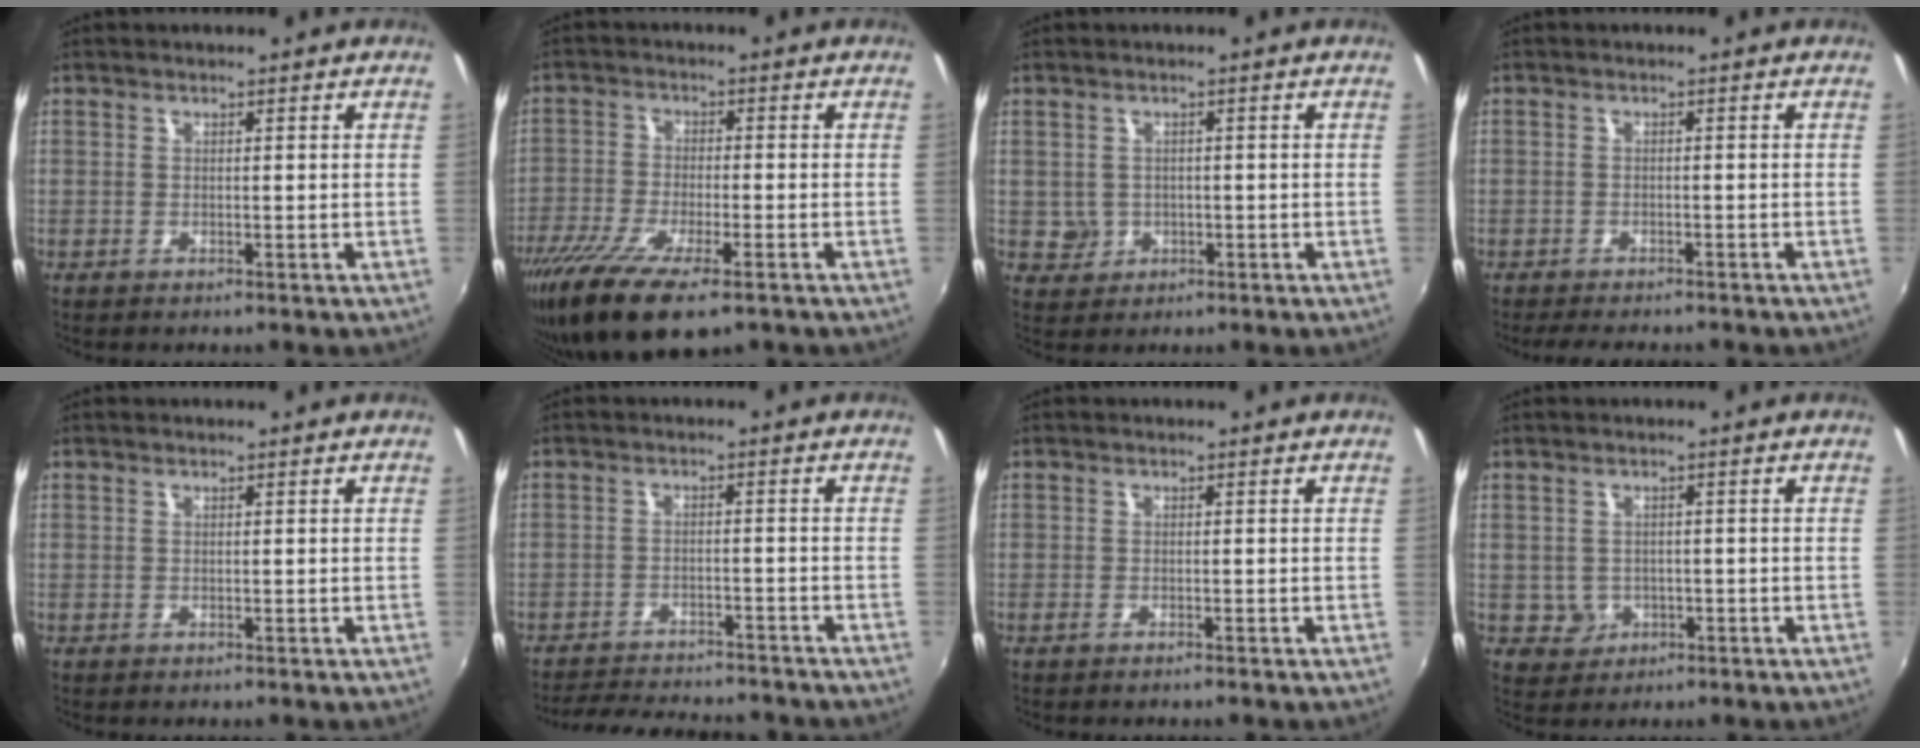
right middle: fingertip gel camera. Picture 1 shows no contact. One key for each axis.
{"total": 12.4, "fx": -8.2, "fy": 3.1, "fz": 8.7, "tx": -0.191, "ty": -0.043, "tz": -0.151}
{"total": 2.9, "fx": -0.2, "fy": 2.8, "fz": 0.6, "tx": -0.011, "ty": 0.002, "tz": 0.002}
{"total": 5.4, "fx": -4.7, "fy": 1.4, "fz": 2.1, "tx": -0.056, "ty": -0.010, "tz": -0.073}
{"total": 0.0}
{"total": 14.1, "fx": -12.7, "fy": 2.9, "fz": 5.3, "tx": -0.113, "ty": -0.011, "tz": -0.176}
{"total": 1.0, "fx": -0.8, "fy": 0.0, "fz": 0.5, "tx": -0.012, "ty": -0.002, "tz": -0.017}
{"total": 3.5, "fx": -0.7, "fy": 3.4, "fz": 0.7, "tx": -0.022, "ty": 0.003, "tz": -0.002}